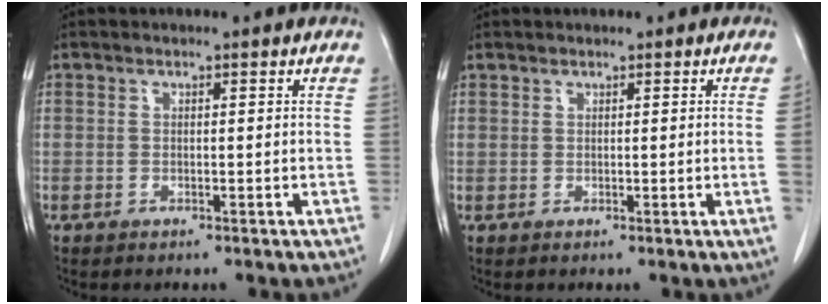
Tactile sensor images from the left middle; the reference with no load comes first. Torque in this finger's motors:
{"motor_torque": [0.67, -0.67, -0.63, -0.21]}